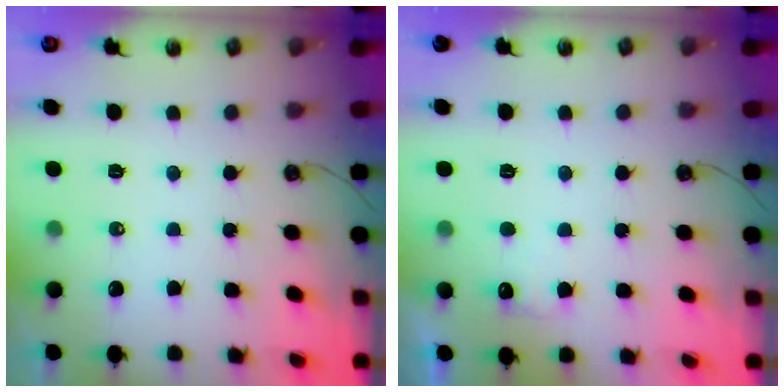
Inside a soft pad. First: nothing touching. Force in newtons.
{"total": 6.4, "press": 6.3, "slide": 1.2}